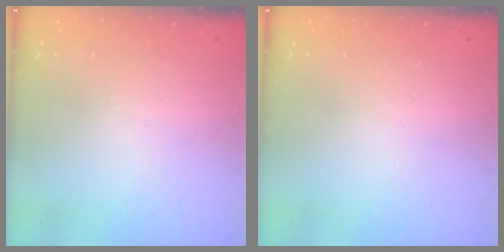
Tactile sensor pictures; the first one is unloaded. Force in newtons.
{"total": 0.0}